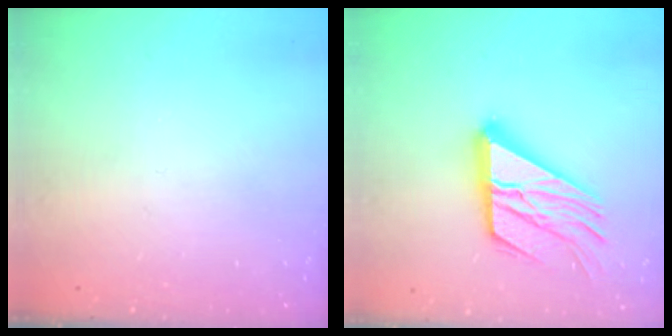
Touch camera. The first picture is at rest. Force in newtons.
{"total": 20.1, "press": 20.0, "slide": 2.1}